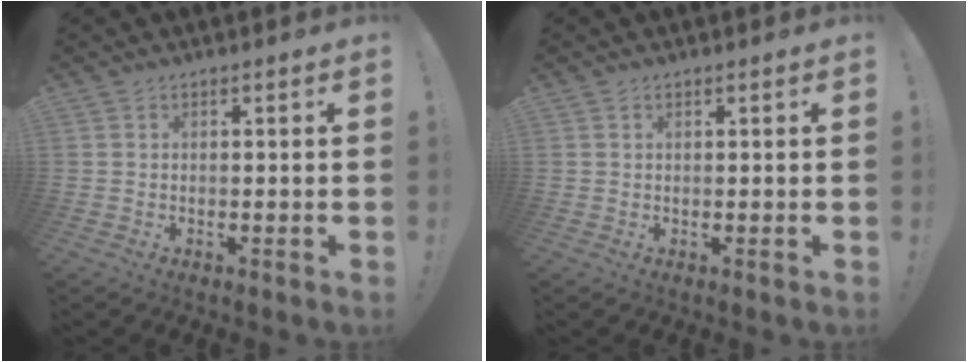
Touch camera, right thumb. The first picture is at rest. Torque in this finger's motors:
{"motor_torque": [-0.15, 0.03, -0.15, 0.08, 0.04]}